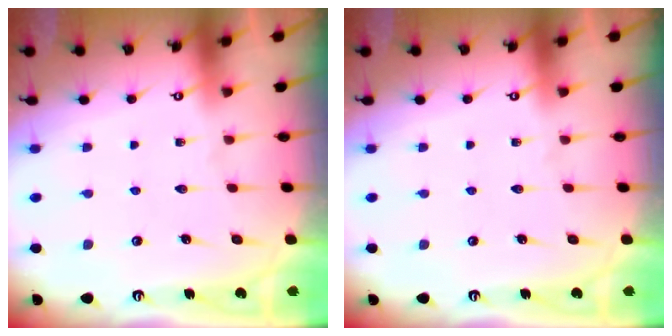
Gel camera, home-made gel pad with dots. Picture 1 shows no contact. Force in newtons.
{"total": 0.0}